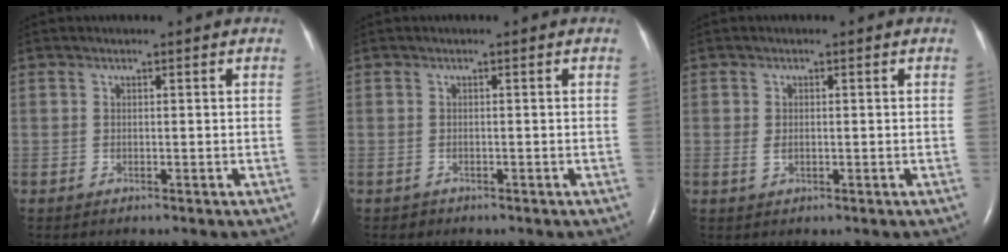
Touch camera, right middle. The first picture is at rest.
{"total": 0.7, "force": [-0.5, 0.5, -0.1], "torque": [-0.005, 0.002, -0.009]}
{"total": 1.5, "force": [-0.2, 0.9, 1.1], "torque": [-0.024, -0.001, -0.001]}